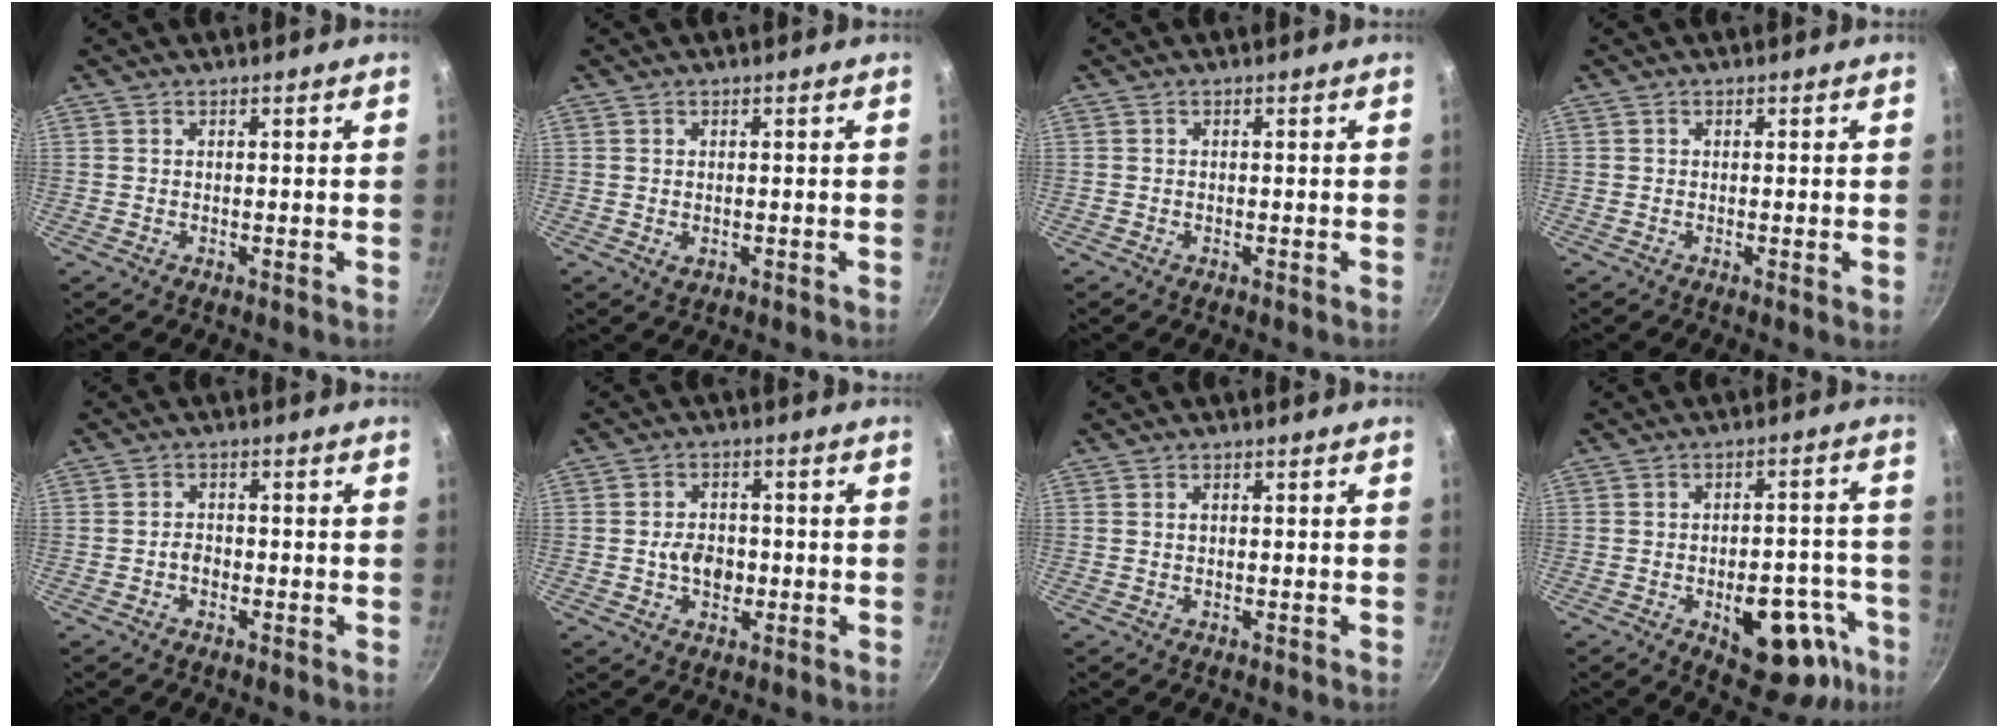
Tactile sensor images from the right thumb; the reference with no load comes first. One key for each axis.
{"total": 1.1, "fx": -0.1, "fy": 0.8, "fz": 0.8, "tx": -0.012, "ty": -0.001, "tz": 0.001}
{"total": 0.0}
{"total": 0.8, "fx": -0.2, "fy": -0.1, "fz": 0.8, "tx": -0.014, "ty": -0.003, "tz": -0.006}
{"total": 1.9, "fx": -0.8, "fy": 1.4, "fz": 1.0, "tx": -0.010, "ty": 0.014, "tz": -0.015}
{"total": 5.6, "fx": -0.9, "fy": 4.1, "fz": 3.7, "tx": -0.040, "ty": 0.009, "tz": -0.015}
{"total": 0.7, "fx": 0.0, "fy": 0.4, "fz": 0.5, "tx": -0.007, "ty": 0.004, "tz": 0.002}
{"total": 16.7, "fx": -6.9, "fy": 8.8, "fz": 12.3, "tx": -0.090, "ty": 0.036, "tz": -0.079}